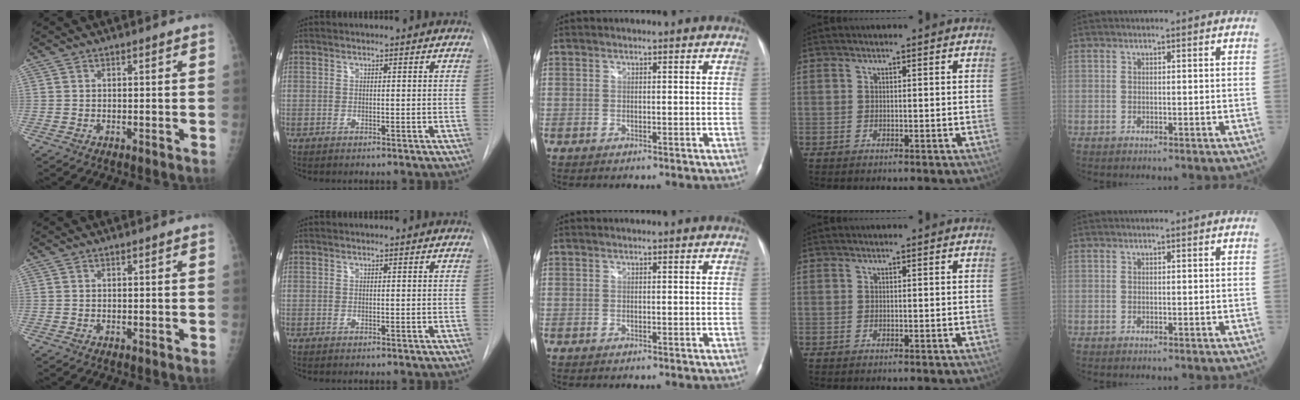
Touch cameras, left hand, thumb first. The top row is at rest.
{}